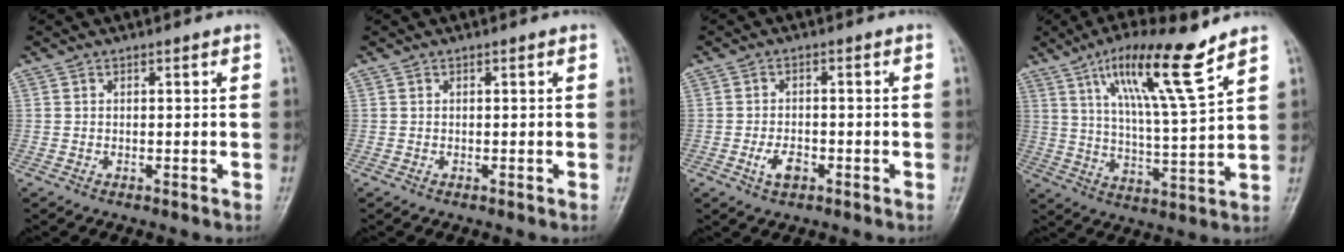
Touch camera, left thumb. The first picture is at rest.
{"total": 0.0}
{"total": 3.7, "force": [-1.6, 2.1, 2.7], "torque": [-0.048, 0.008, -0.027]}
{"total": 14.5, "force": [9.1, 1.4, 11.3], "torque": [-0.196, -0.045, 0.162]}